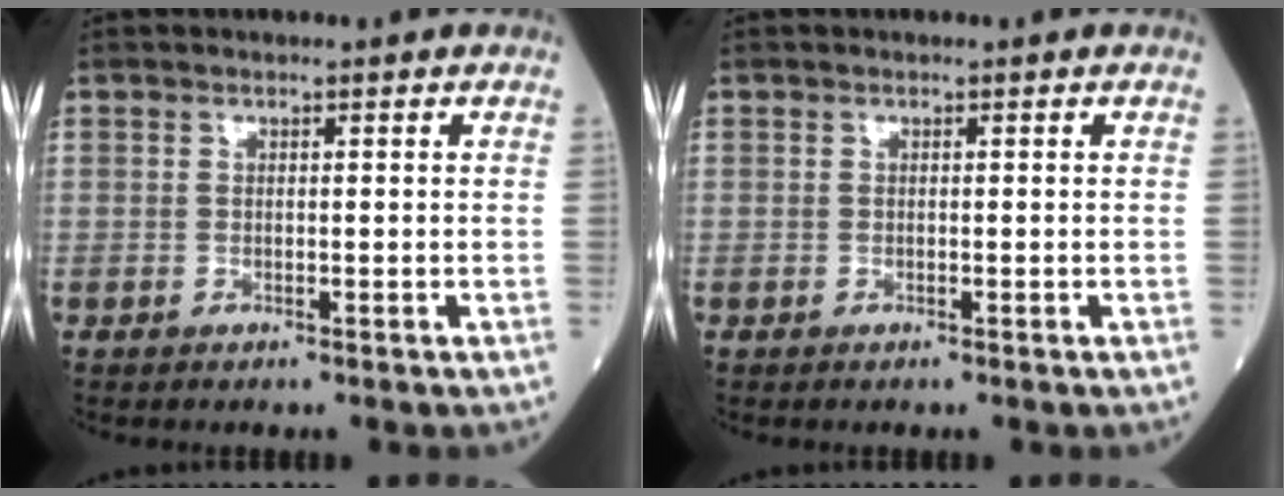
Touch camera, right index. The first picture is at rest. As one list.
[{"total": 0.0}]